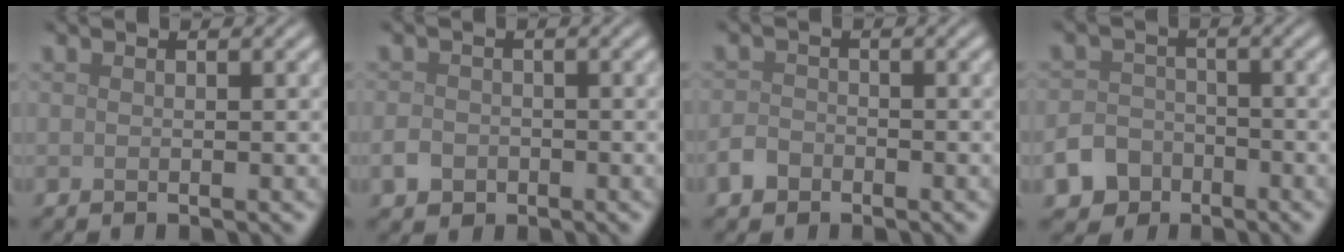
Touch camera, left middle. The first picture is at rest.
{"total": 2.0, "force": [-1.0, 1.6, 0.8], "torque": [-0.012, -0.002, -0.021]}
{"total": 2.0, "force": [-1.3, 1.3, 0.7], "torque": [-0.007, 0.002, -0.031]}
{"total": 4.9, "force": [-3.2, 3.6, 1.1], "torque": [0.000, -0.007, -0.063]}